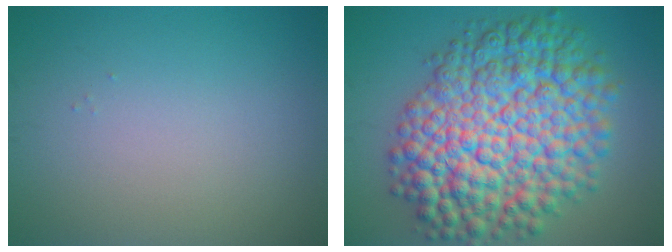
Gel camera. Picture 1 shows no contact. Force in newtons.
{"total": 13.9, "press": 13.9, "slide": 0.3}